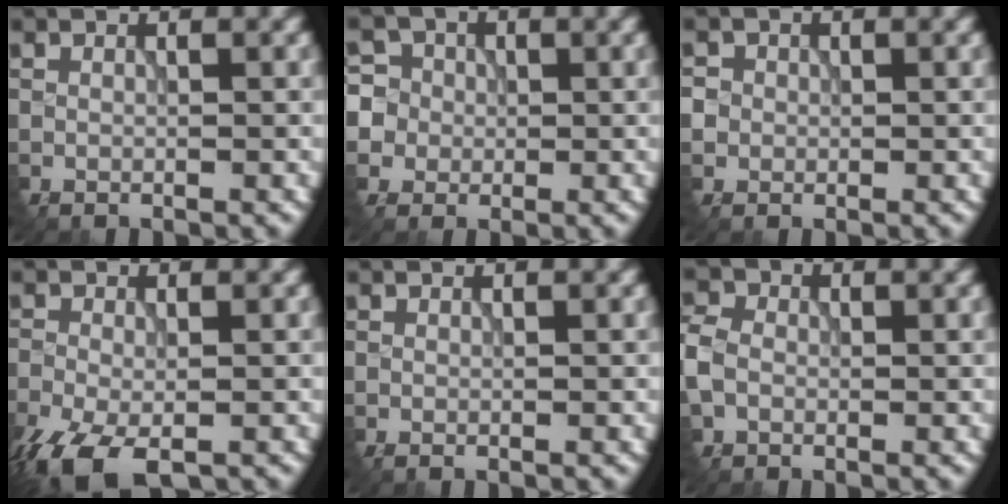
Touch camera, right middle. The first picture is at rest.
{"total": 6.1, "force": [0.5, 5.9, 1.7], "torque": [-0.052, 0.043, -0.009]}
{"total": 2.3, "force": [0.1, 2.2, 0.5], "torque": [-0.015, 0.009, -0.012]}
{"total": 7.2, "force": [-4.4, 3.2, 4.7], "torque": [-0.115, -0.028, -0.084]}
{"total": 0.0}
{"total": 3.7, "force": [-0.4, 2.9, 2.2], "torque": [-0.067, 0.006, -0.017]}